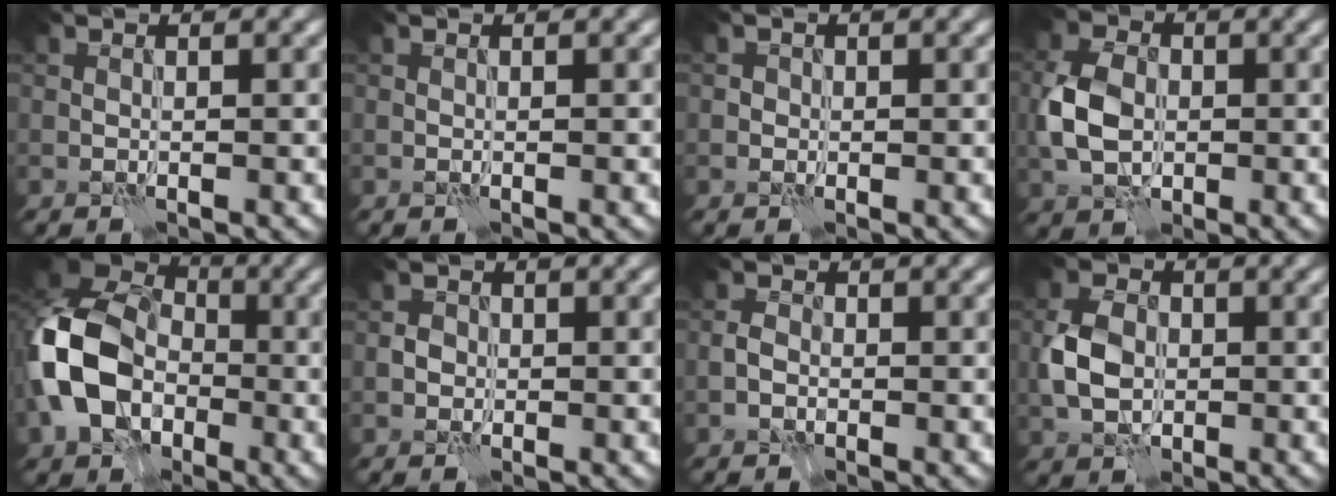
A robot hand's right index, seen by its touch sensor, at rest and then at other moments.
{"total": 0.0}
{"total": 0.8, "force": [0.1, 0.7, 0.1], "torque": [0.004, -0.002, -0.002]}
{"total": 5.7, "force": [-0.6, 4.1, 3.9], "torque": [-0.088, 0.004, -0.018]}
{"total": 12.4, "force": [-2.8, 9.1, 8.0], "torque": [-0.193, -0.009, -0.066]}
{"total": 1.2, "force": [-0.1, 1.2, 0.4], "torque": [-0.002, 0.000, -0.007]}
{"total": 1.7, "force": [-0.7, 1.3, 0.9], "torque": [-0.013, 0.004, -0.019]}
{"total": 4.8, "force": [-0.4, 3.6, 3.2], "torque": [-0.071, 0.004, -0.013]}